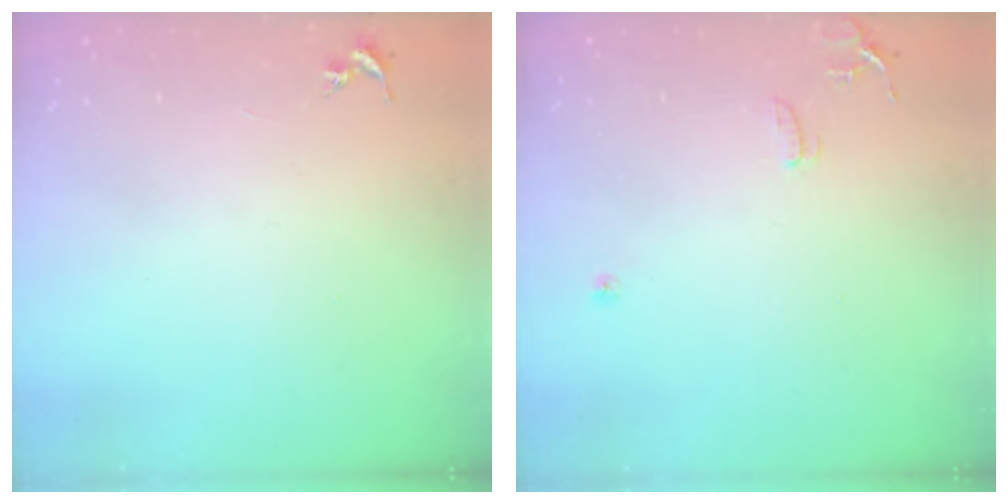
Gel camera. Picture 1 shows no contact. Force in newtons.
{"total": 8.5, "press": 8.5, "slide": 0.8}